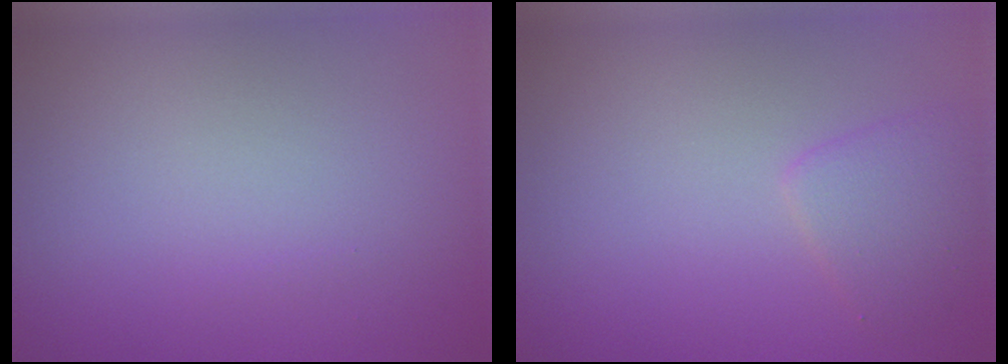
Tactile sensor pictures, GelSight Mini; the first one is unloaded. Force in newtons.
{"total": 2.0, "press": 2.0, "slide": 0.1}